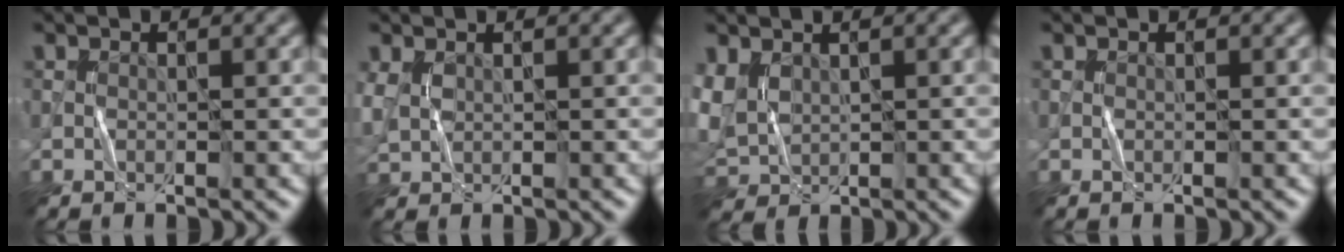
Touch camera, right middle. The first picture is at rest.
{"total": 2.2, "force": [0.8, 1.5, 1.4], "torque": [-0.038, 0.004, 0.021]}
{"total": 4.1, "force": [1.4, 3.0, 2.4], "torque": [-0.069, -0.002, 0.030]}
{"total": 0.0}